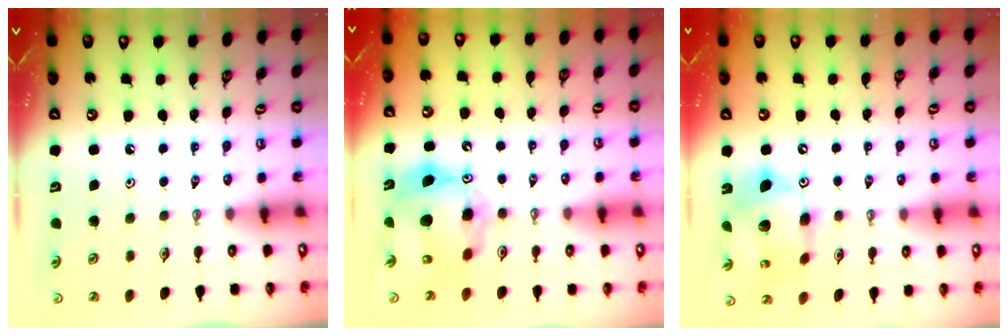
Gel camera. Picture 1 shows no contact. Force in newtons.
{"total": 13.3, "press": 13.2, "slide": 1.1}
{"total": 13.7, "press": 13.6, "slide": 1.4}